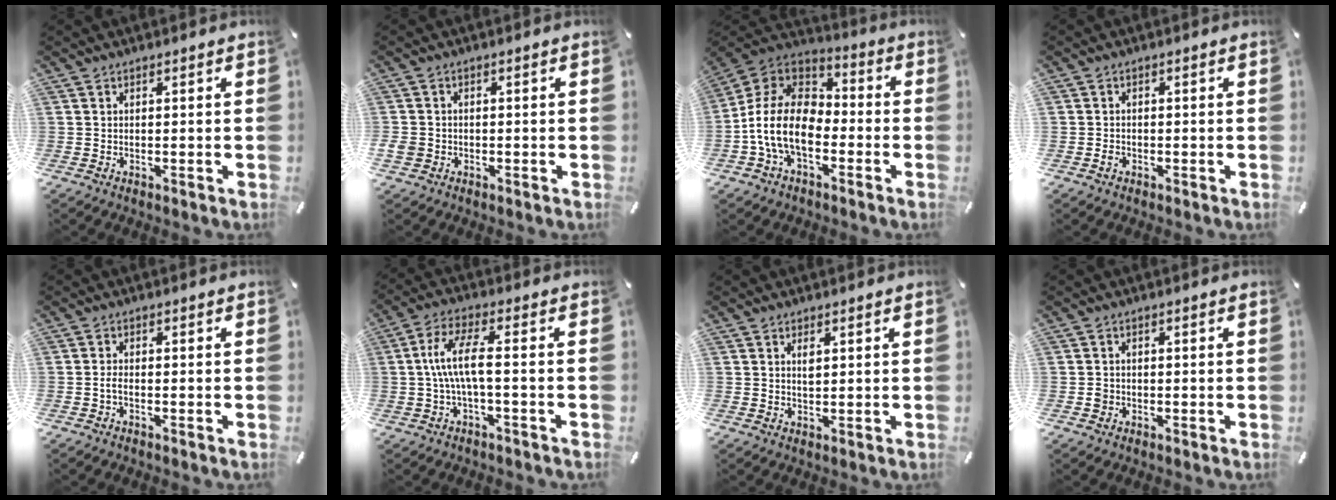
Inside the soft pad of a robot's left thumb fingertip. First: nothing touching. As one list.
[{"total": 2.7, "force": [-0.9, 2.3, 1.1], "torque": [-0.025, 0.002, -0.019]}, {"total": 14.5, "force": [-5.9, 9.1, 9.6], "torque": [-0.215, 0.024, -0.116]}, {"total": 1.9, "force": [-0.8, 1.7, 0.6], "torque": [-0.009, 0.005, -0.018]}, {"total": 1.7, "force": [-0.7, 0.5, 1.4], "torque": [-0.026, 0.002, -0.013]}, {"total": 9.6, "force": [-0.4, 2.2, 9.3], "torque": [-0.192, -0.001, -0.013]}, {"total": 1.6, "force": [0.7, 0.6, 1.3], "torque": [-0.029, 0.000, 0.012]}, {"total": 1.3, "force": [-0.3, 1.3, 0.3], "torque": [-0.008, 0.004, -0.009]}]